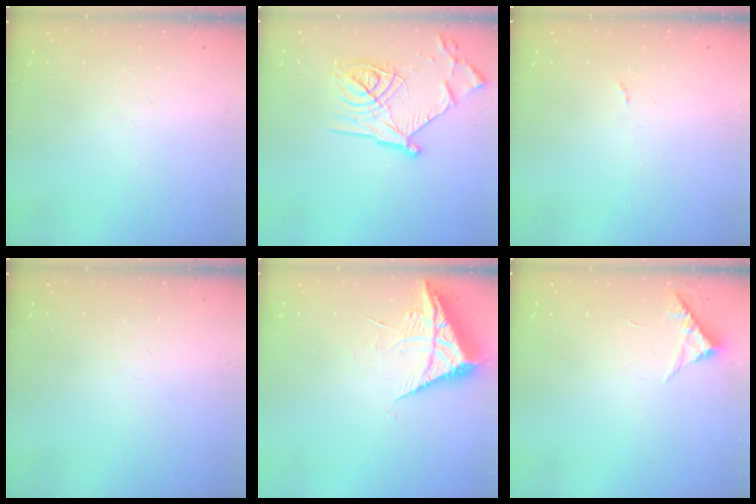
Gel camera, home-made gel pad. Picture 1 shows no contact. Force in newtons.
{"total": 19.8, "press": 19.7, "slide": 1.2}
{"total": 4.2, "press": 4.1, "slide": 0.7}
{"total": 0.0}
{"total": 7.6, "press": 7.6, "slide": 0.5}
{"total": 4.6, "press": 4.6, "slide": 0.3}